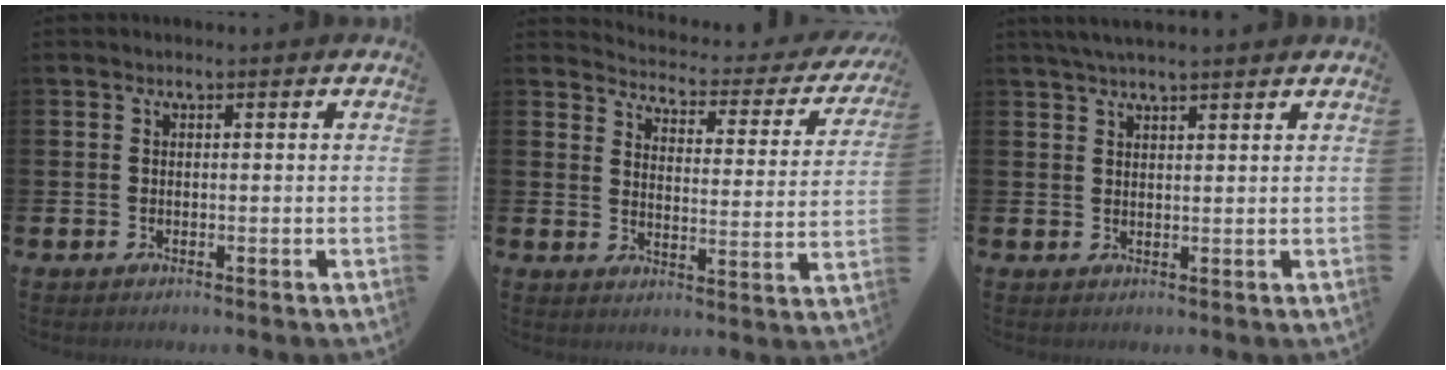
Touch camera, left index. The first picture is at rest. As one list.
[{"total": 3.7, "force": [3.5, 1.0, 0.8], "torque": [-0.032, -0.038, 0.050]}, {"total": 3.2, "force": [2.9, 0.2, 1.2], "torque": [-0.026, -0.004, 0.053]}]